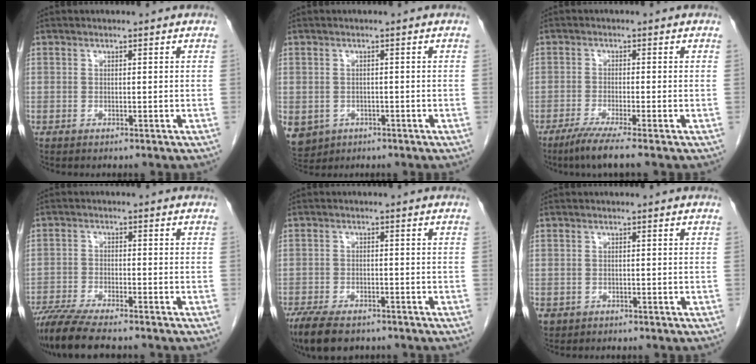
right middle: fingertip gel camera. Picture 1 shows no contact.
{"total": 6.6, "force": [-2.7, 5.6, 2.2], "torque": [-0.061, -0.005, -0.033]}
{"total": 5.1, "force": [-3.7, -0.8, 3.4], "torque": [-0.064, -0.017, -0.072]}
{"total": 8.3, "force": [-7.1, 0.5, 4.3], "torque": [-0.073, -0.020, -0.121]}
{"total": 8.6, "force": [-6.5, 3.4, 4.5], "torque": [-0.077, -0.011, -0.100]}
{"total": 1.4, "force": [-0.6, 1.2, 0.4], "torque": [-0.010, 0.001, -0.003]}